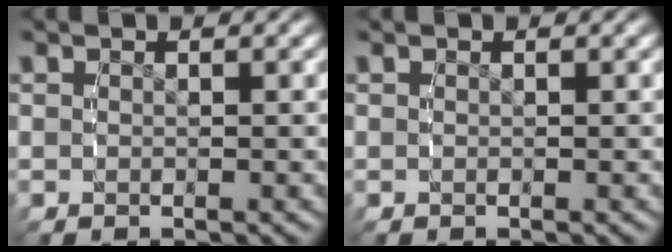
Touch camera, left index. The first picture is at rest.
{"total": 0.0}